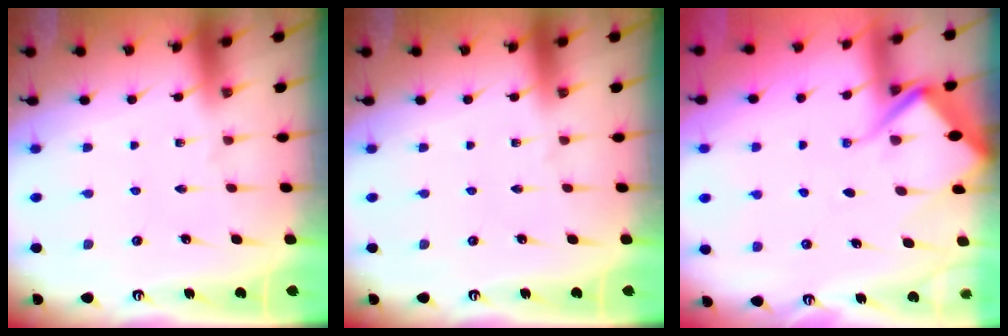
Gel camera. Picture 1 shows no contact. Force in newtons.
{"total": 0.0}
{"total": 8.0, "press": 7.9, "slide": 1.0}